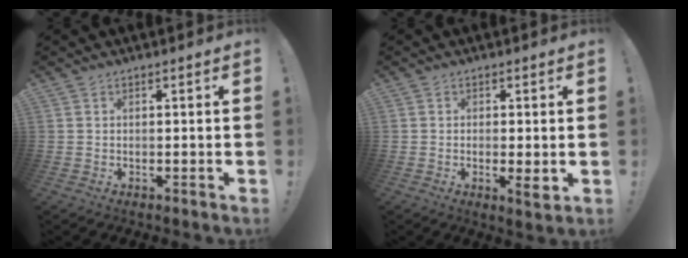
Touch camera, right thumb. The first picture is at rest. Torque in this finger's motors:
{"motor_torque": [0.10, 0.06, 0.08, 0.37, 0.02]}